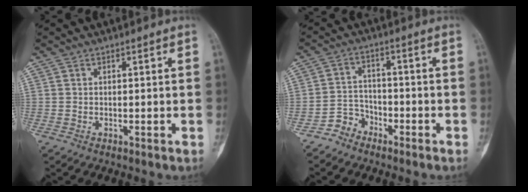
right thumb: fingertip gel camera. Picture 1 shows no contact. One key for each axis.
{"total": 4.5, "fx": -3.4, "fy": 2.9, "fz": 0.1, "tx": 0.015, "ty": 0.033, "tz": -0.069}